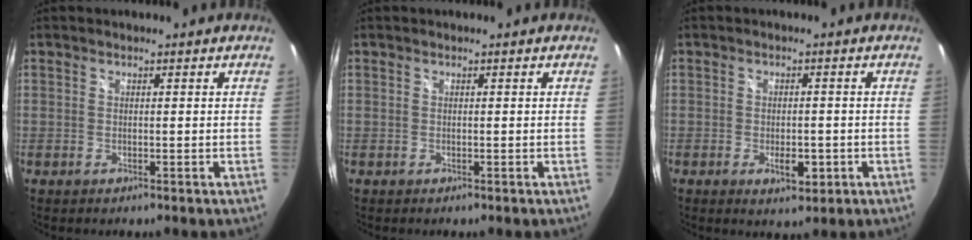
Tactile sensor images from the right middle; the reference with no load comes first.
{"total": 0.8, "force": [0.4, -0.7, -0.1], "torque": [0.004, -0.002, 0.006]}
{"total": 3.7, "force": [-1.3, 1.5, 3.1], "torque": [-0.055, -0.009, -0.015]}